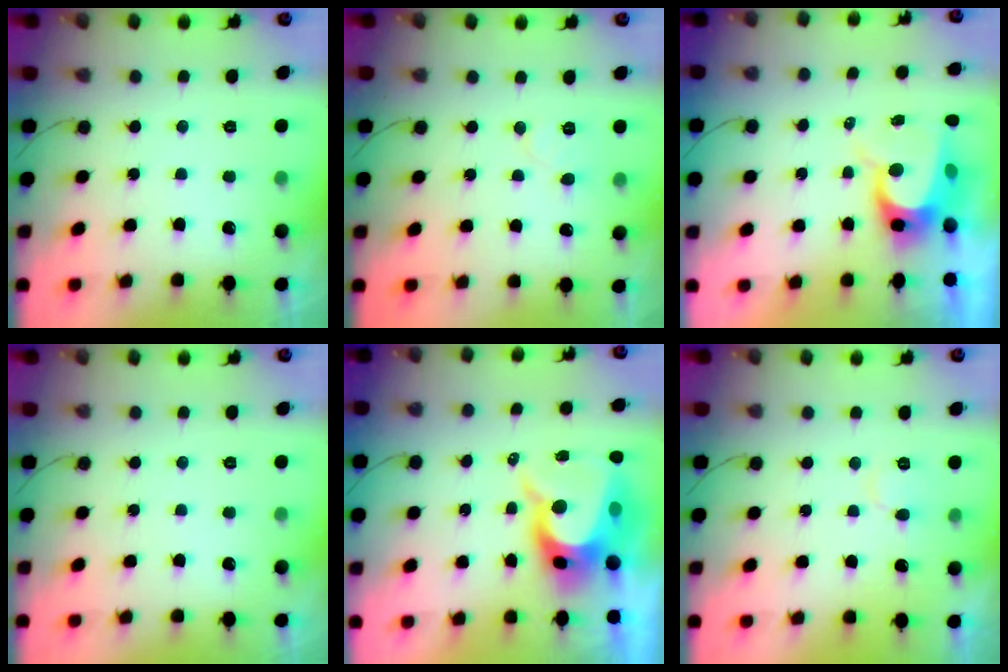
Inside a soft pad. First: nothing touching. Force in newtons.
{"total": 6.7, "press": 6.7, "slide": 0.6}
{"total": 9.0, "press": 9.0, "slide": 0.8}
{"total": 0.0}
{"total": 10.7, "press": 10.6, "slide": 0.7}
{"total": 6.1, "press": 6.1, "slide": 0.5}